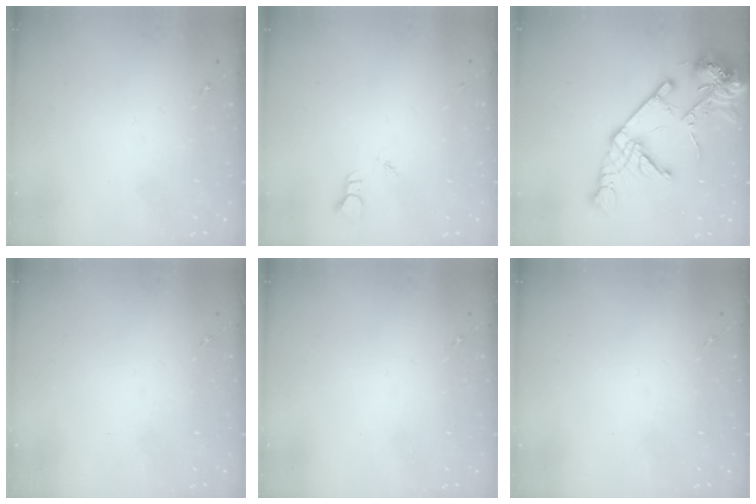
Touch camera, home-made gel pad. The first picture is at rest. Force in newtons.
{"total": 1.8, "press": 1.8, "slide": 0.0}
{"total": 20.8, "press": 20.7, "slide": 2.5}
{"total": 0.0}
{"total": 0.0}
{"total": 0.0}